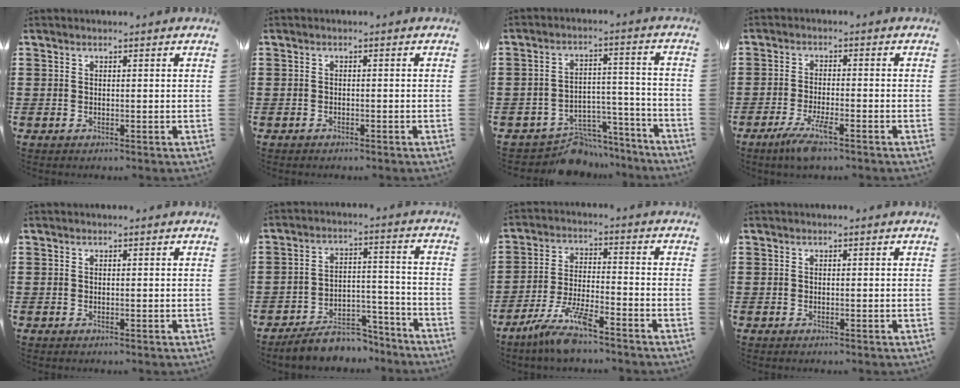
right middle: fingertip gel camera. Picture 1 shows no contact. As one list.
[{"total": 0.9, "force": [-0.9, 0.4, 0.1], "torque": [-0.003, 0.001, -0.020]}, {"total": 8.0, "force": [-7.4, 2.7, 1.5], "torque": [-0.012, 0.038, -0.138]}, {"total": 4.8, "force": [-3.0, 0.5, 3.7], "torque": [-0.077, -0.011, -0.055]}, {"total": 0.0}, {"total": 7.5, "force": [-6.8, 2.3, 2.2], "torque": [-0.025, 0.027, -0.127]}, {"total": 8.1, "force": [-6.3, 0.7, 5.0], "torque": [-0.110, -0.012, -0.121]}, {"total": 0.0}]